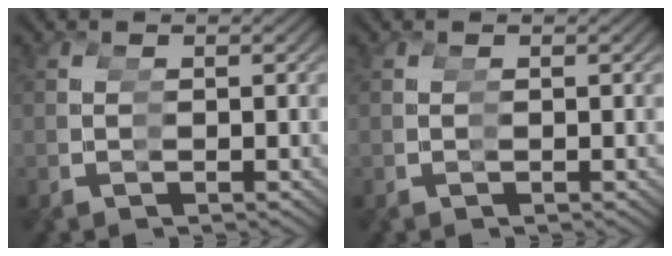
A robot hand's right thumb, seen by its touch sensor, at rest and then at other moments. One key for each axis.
{"total": 0.0}